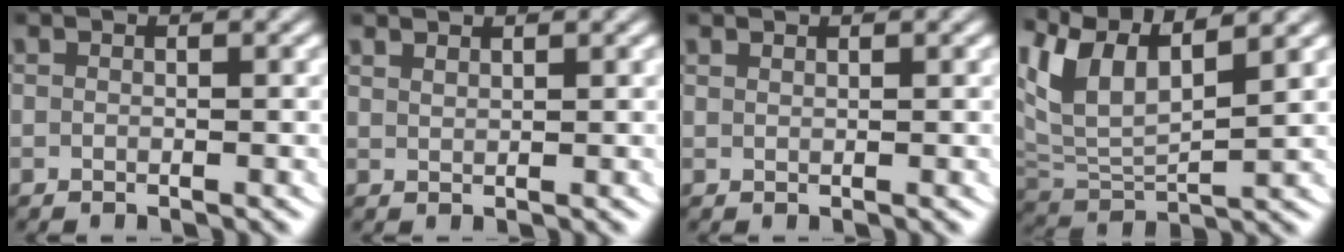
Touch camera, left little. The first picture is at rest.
{"total": 1.3, "force": [1.3, -0.3, 0.1], "torque": [0.001, -0.004, 0.031]}
{"total": 0.8, "force": [0.7, -0.4, 0.0], "torque": [0.006, -0.002, 0.017]}
{"total": 8.9, "force": [3.4, 6.1, 5.6], "torque": [-0.152, -0.003, 0.060]}